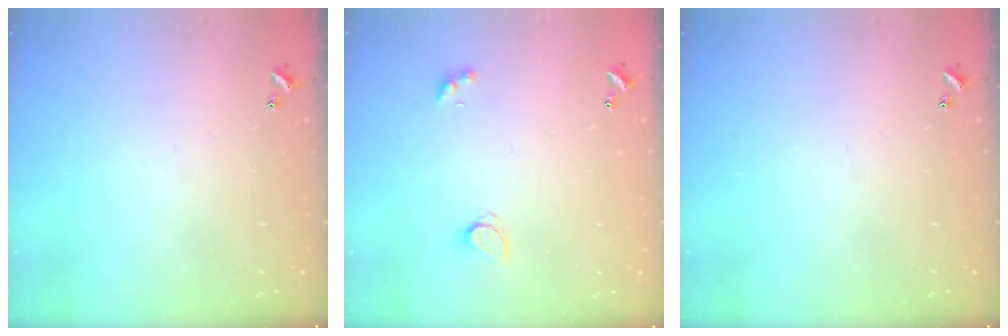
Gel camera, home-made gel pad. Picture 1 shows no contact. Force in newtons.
{"total": 2.3, "press": 2.3, "slide": 0.3}
{"total": 0.0}